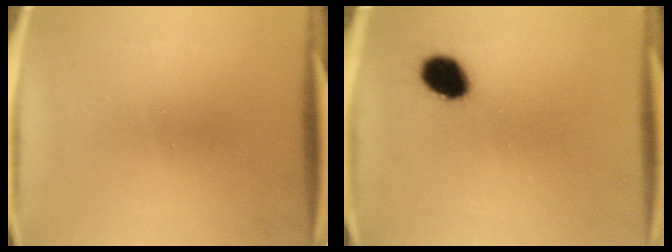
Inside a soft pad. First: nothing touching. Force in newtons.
{"total": 7.5}